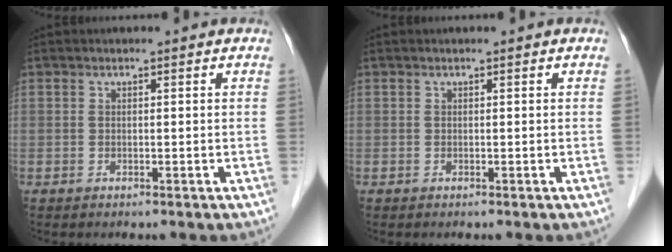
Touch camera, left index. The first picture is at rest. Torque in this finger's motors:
{"motor_torque": [0.00, 0.00, 0.00, 0.00]}